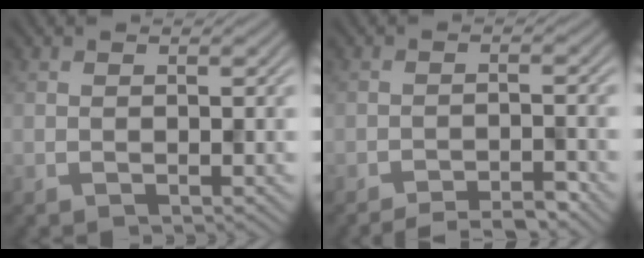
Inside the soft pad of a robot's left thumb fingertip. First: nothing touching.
{"total": 4.5, "force": [-4.0, 0.4, 2.0], "torque": [-0.030, 0.008, -0.063]}